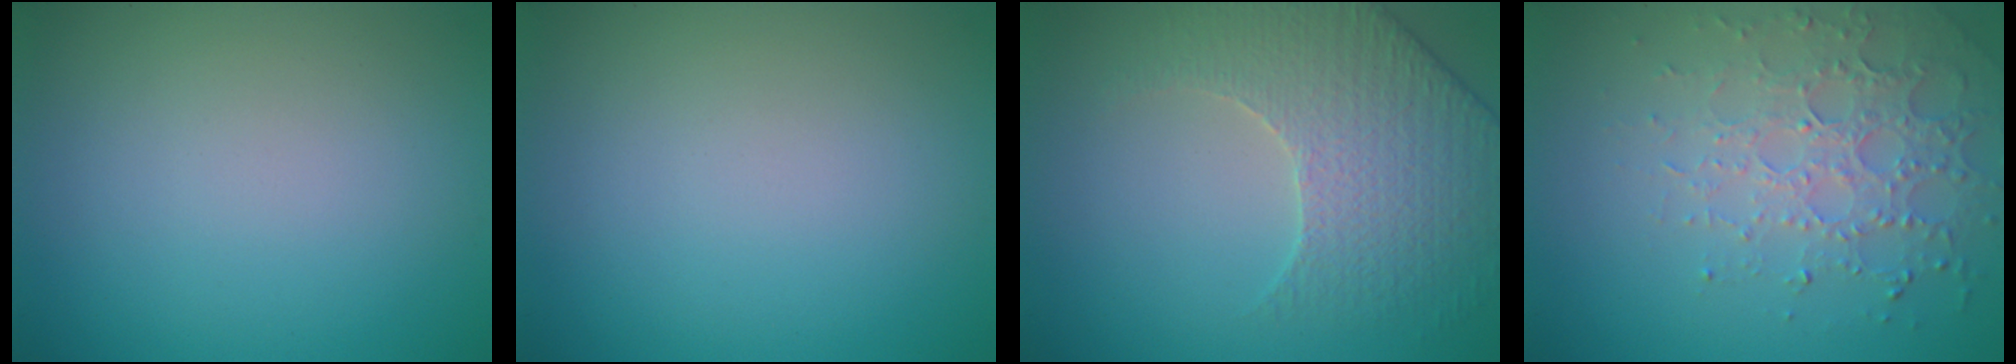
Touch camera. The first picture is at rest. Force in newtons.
{"total": 0.0}
{"total": 4.4, "press": 4.2, "slide": 1.2}
{"total": 4.7, "press": 3.4, "slide": 3.1}